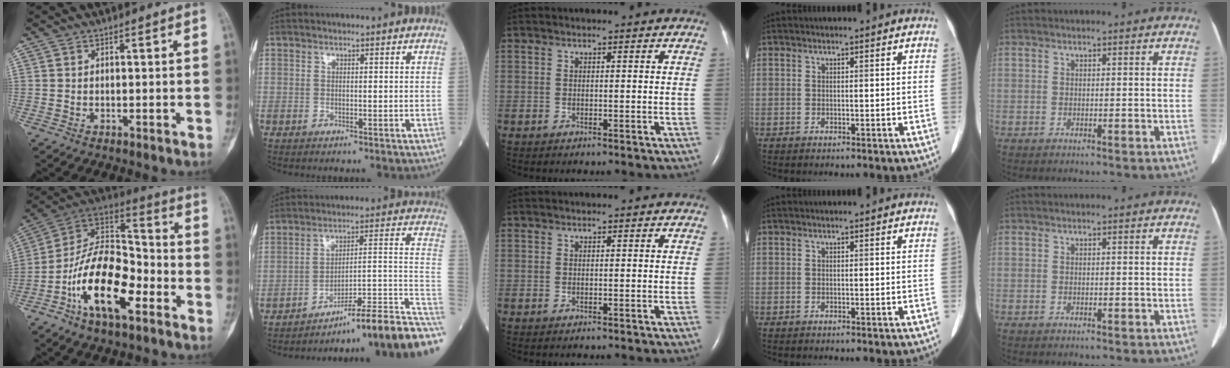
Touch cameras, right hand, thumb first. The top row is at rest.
{"thumb": {"total": 19.4, "force": [-8.1, 9.2, 15.0], "torque": [-0.245, 0.064, -0.151]}, "index": {"total": 17.5, "force": [-13.8, -0.8, 10.7], "torque": [-0.080, 0.039, -0.202]}}